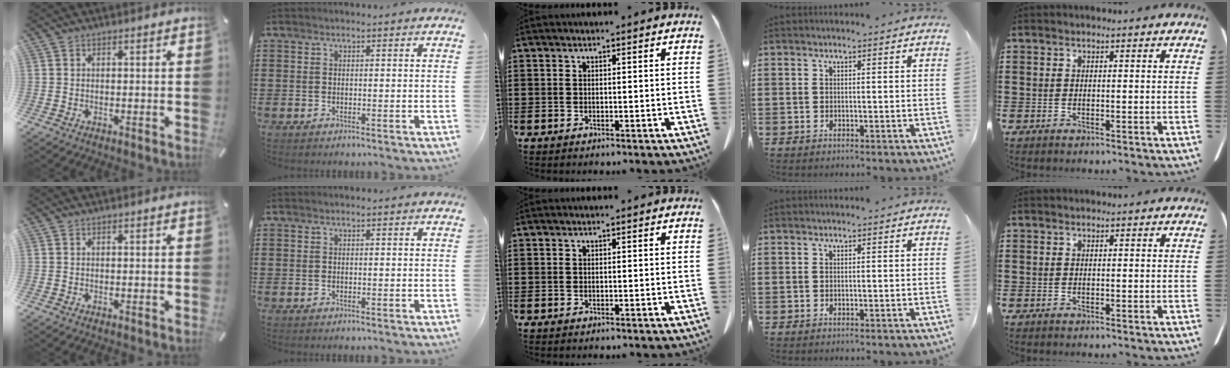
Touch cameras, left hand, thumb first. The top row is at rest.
{}